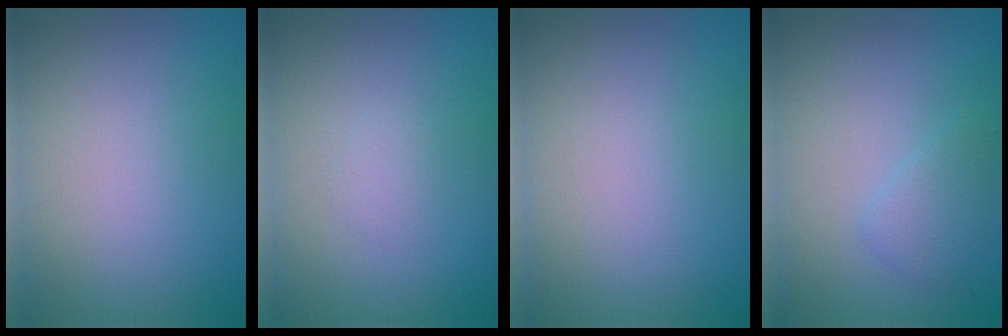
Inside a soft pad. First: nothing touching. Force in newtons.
{"total": 0.7, "press": 0.7, "slide": 0.1}
{"total": 0.0}
{"total": 1.6, "press": 1.6, "slide": 0.0}